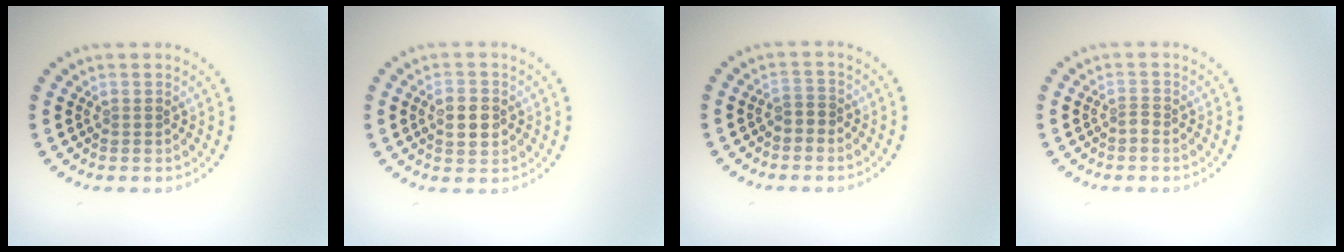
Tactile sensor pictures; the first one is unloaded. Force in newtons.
{"total": 2.8, "press": 2.8, "slide": 0.1}
{"total": 1.3, "press": 1.1, "slide": 0.6}
{"total": 0.8, "press": 0.4, "slide": 0.6}